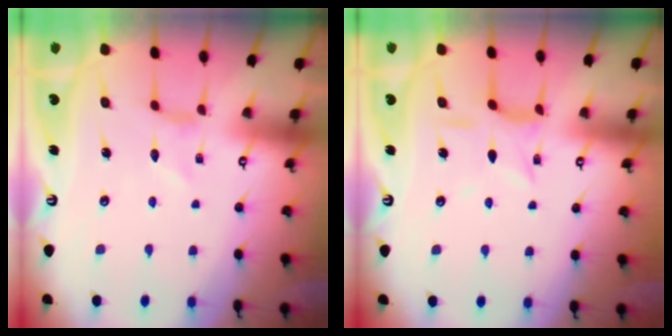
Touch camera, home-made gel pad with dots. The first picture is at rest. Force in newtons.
{"total": 5.8, "press": 5.8, "slide": 0.2}